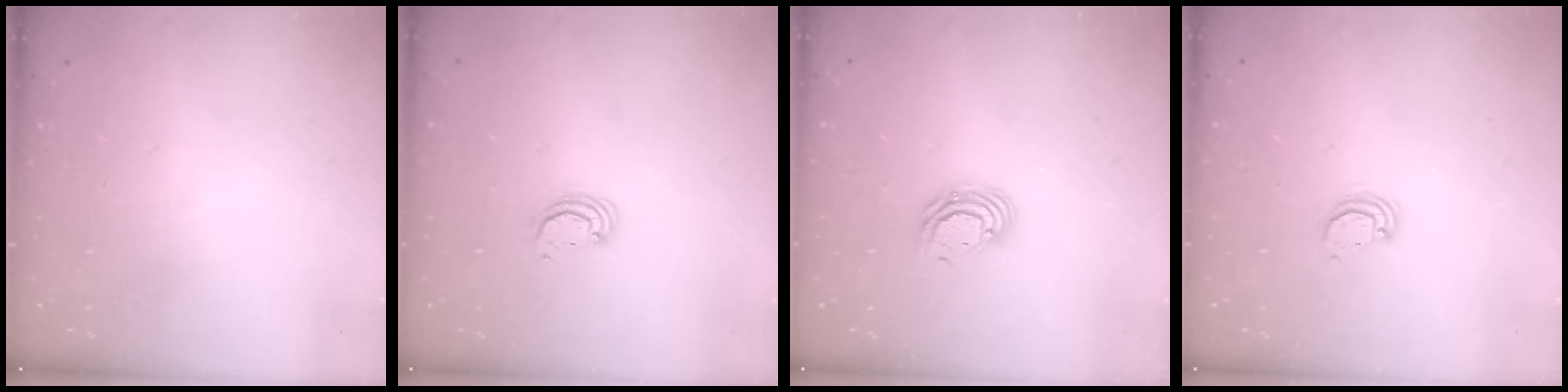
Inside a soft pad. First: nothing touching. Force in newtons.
{"total": 2.2, "press": 2.2, "slide": 0.2}
{"total": 7.0, "press": 7.0, "slide": 0.8}
{"total": 3.3, "press": 3.3, "slide": 0.2}